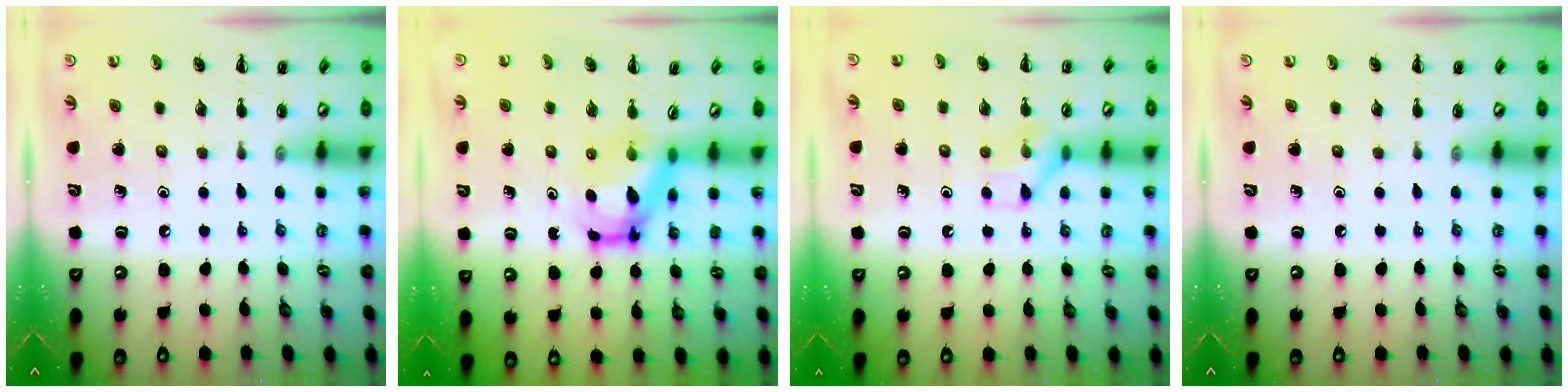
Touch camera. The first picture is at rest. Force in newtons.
{"total": 5.8, "press": 5.8, "slide": 0.8}
{"total": 8.7, "press": 8.7, "slide": 0.6}
{"total": 0.0}